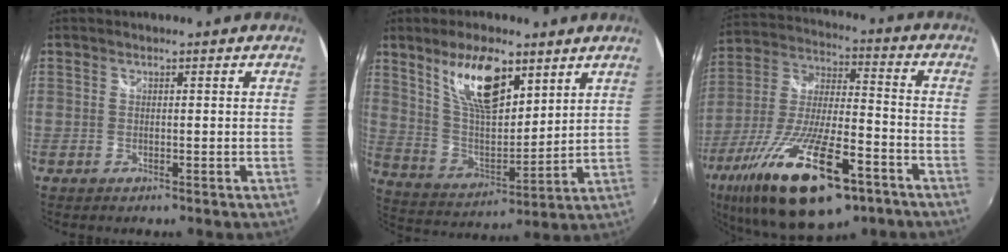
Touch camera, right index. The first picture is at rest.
{"total": 14.7, "force": [8.4, 5.8, 10.6], "torque": [-0.188, 0.003, 0.166]}
{"total": 26.7, "force": [-14.9, 9.2, 20.2], "torque": [-0.391, -0.049, -0.250]}